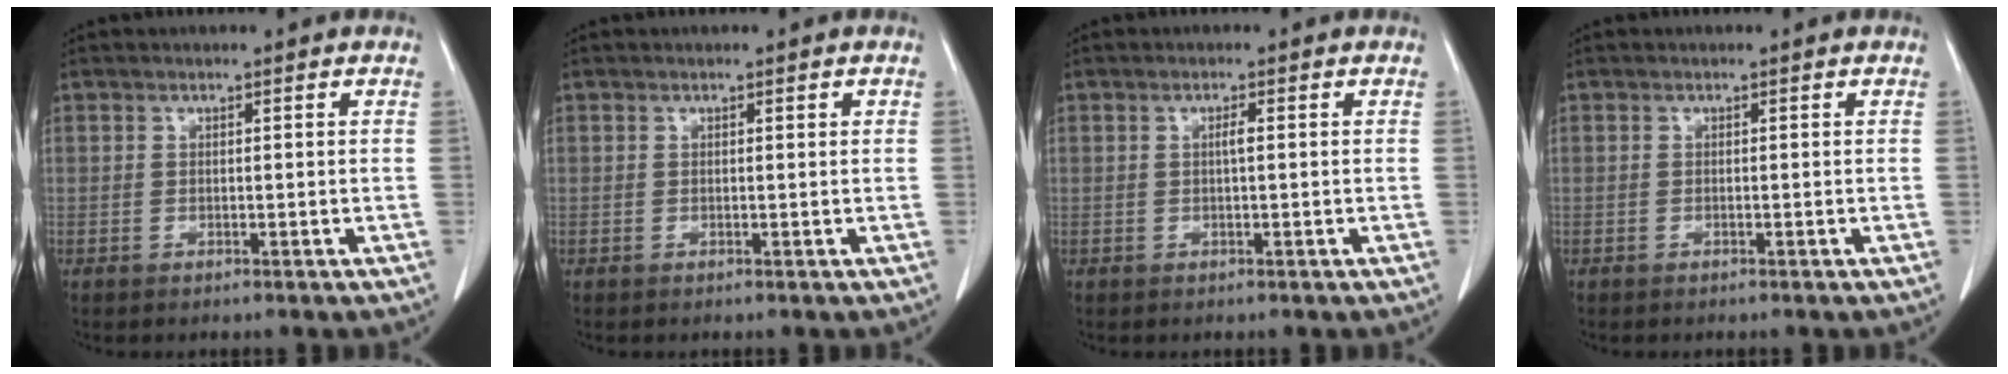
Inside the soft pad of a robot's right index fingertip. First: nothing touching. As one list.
[{"total": 0.6, "force": [0.3, 0.2, 0.4], "torque": [-0.006, -0.001, 0.005]}, {"total": 1.2, "force": [0.2, 0.1, 1.1], "torque": [-0.021, 0.002, 0.004]}, {"total": 0.0}]